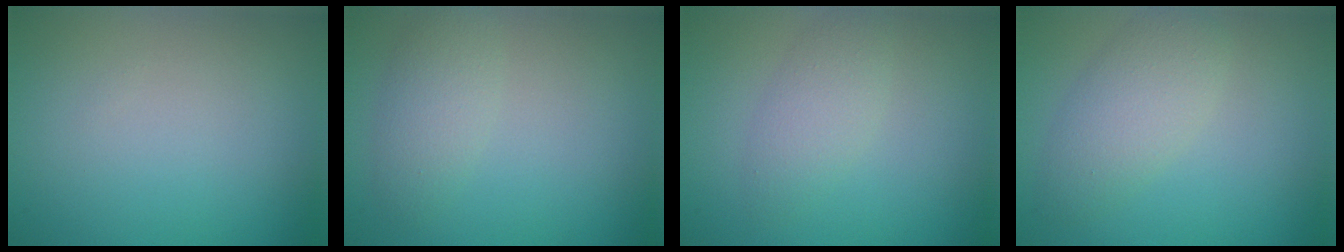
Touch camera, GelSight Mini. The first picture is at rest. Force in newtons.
{"total": 2.6, "press": 2.6, "slide": 0.1}
{"total": 2.4, "press": 2.4, "slide": 0.1}
{"total": 3.5, "press": 3.5, "slide": 0.2}